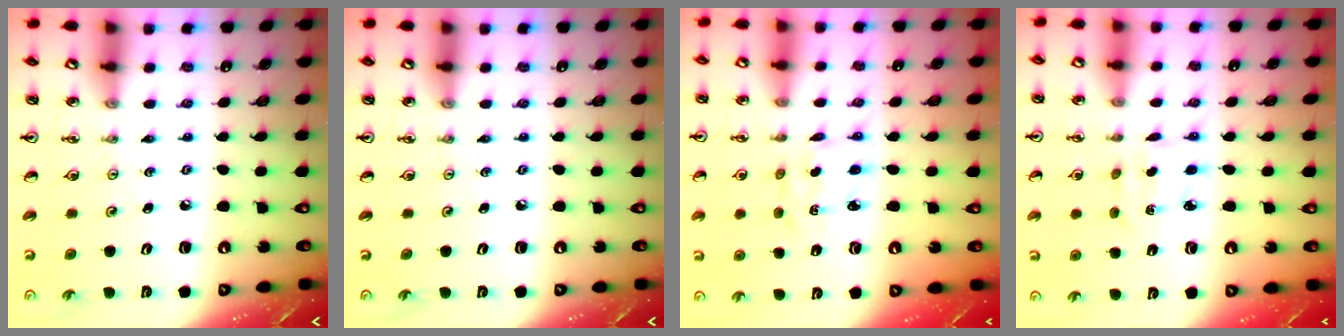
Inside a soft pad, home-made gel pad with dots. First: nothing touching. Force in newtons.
{"total": 0.0}
{"total": 2.3, "press": 2.3, "slide": 0.4}
{"total": 2.8, "press": 2.7, "slide": 0.7}